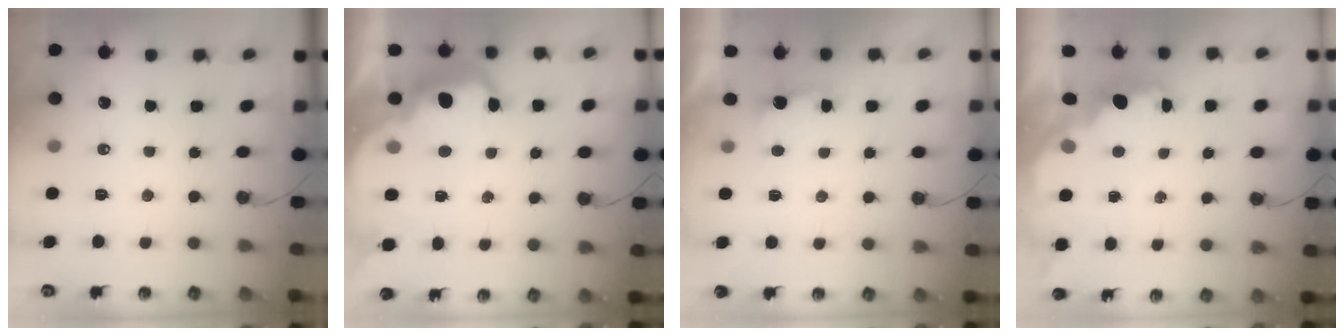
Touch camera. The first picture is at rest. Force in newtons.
{"total": 9.8, "press": 9.7, "slide": 0.7}
{"total": 2.1, "press": 1.9, "slide": 0.9}
{"total": 1.6, "press": 1.5, "slide": 0.6}